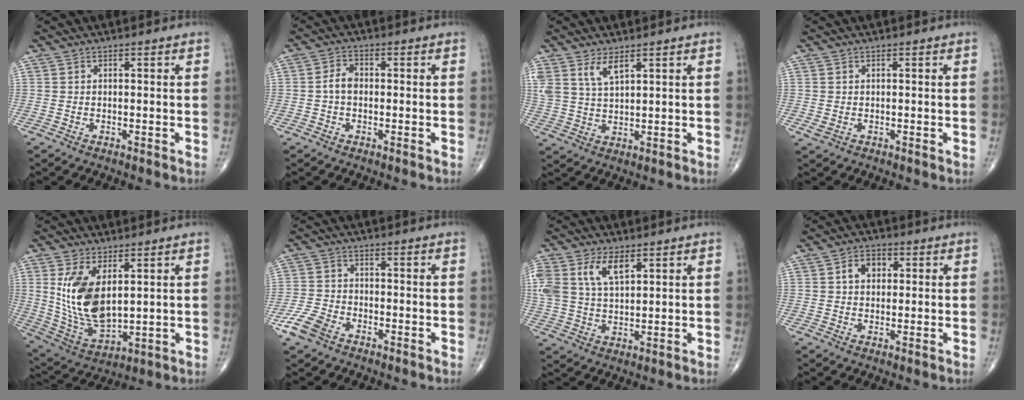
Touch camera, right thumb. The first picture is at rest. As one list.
[{"total": 3.1, "force": [-0.4, 2.1, 2.3], "torque": [-0.039, 0.011, -0.014]}, {"total": 5.5, "force": [3.4, 2.1, 3.8], "torque": [-0.076, -0.015, 0.074]}, {"total": 1.4, "force": [0.0, 0.9, 1.0], "torque": [-0.018, -0.004, 0.002]}, {"total": 14.2, "force": [3.4, 7.4, 11.6], "torque": [-0.215, -0.021, 0.088]}, {"total": 6.2, "force": [-3.9, 3.5, 3.3], "torque": [-0.076, 0.012, -0.080]}, {"total": 10.6, "force": [4.7, 5.6, 7.7], "torque": [-0.164, -0.006, 0.097]}, {"total": 4.6, "force": [1.0, 3.4, 2.9], "torque": [-0.035, 0.010, 0.013]}]